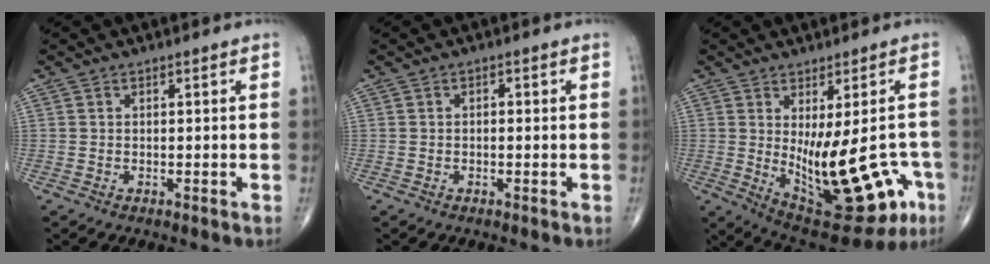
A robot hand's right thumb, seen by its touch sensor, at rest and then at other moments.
{"total": 1.0, "force": [0.0, 0.5, 0.8], "torque": [-0.010, 0.002, -0.004]}
{"total": 19.6, "force": [-4.2, 8.1, 17.3], "torque": [-0.215, -0.017, -0.028]}